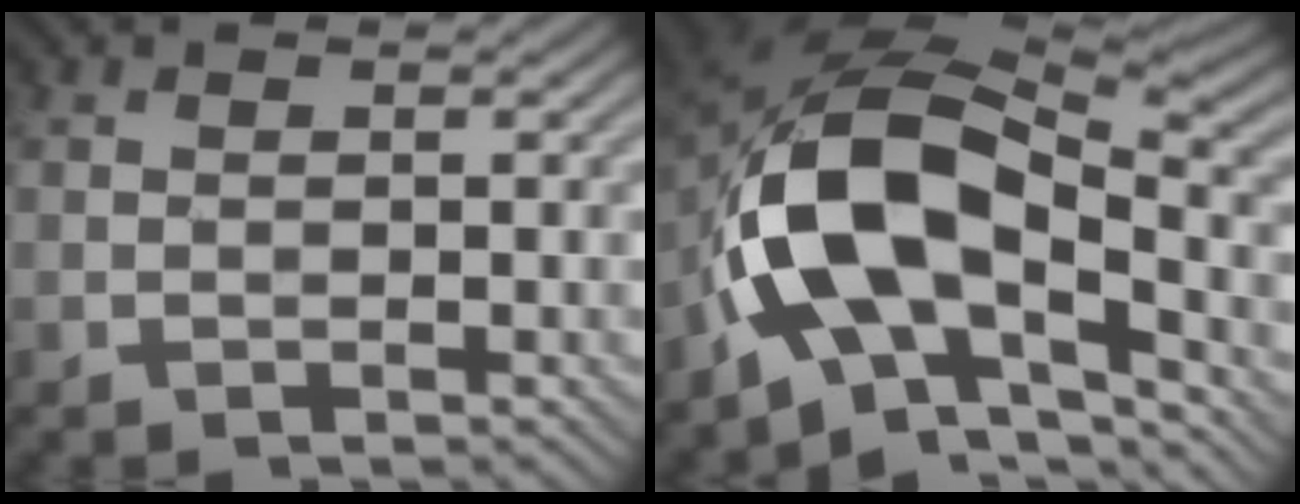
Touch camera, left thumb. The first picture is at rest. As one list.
[{"total": 15.2, "force": [-4.0, 8.5, 11.9], "torque": [-0.215, 0.001, -0.085]}]